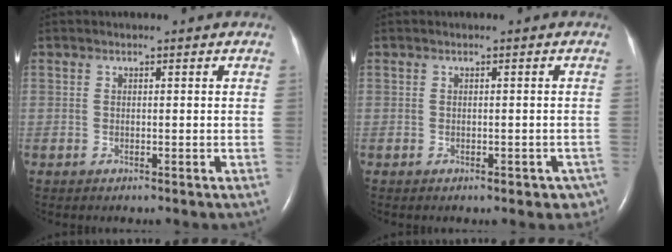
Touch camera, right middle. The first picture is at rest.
{"total": 3.9, "force": [-2.6, 2.1, 1.9], "torque": [-0.003, 0.005, -0.031]}